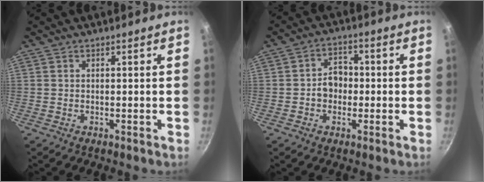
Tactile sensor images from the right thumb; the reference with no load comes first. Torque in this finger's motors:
{"motor_torque": [0.26, 0.04, -0.08, 0.10, 0.04]}